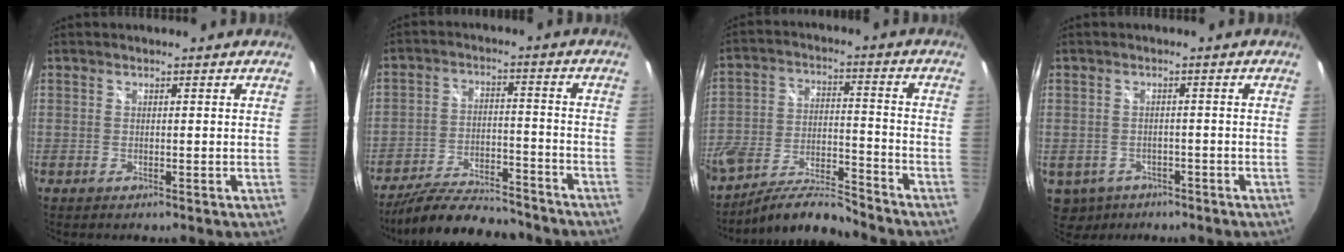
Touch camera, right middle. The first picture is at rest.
{"total": 15.7, "force": [-13.9, 3.7, 6.1], "torque": [-0.127, -0.007, -0.210]}
{"total": 10.9, "force": [-9.5, 2.6, 4.7], "torque": [-0.097, -0.002, -0.170]}
{"total": 8.0, "force": [-4.0, 6.2, 3.1], "torque": [-0.083, -0.017, -0.047]}